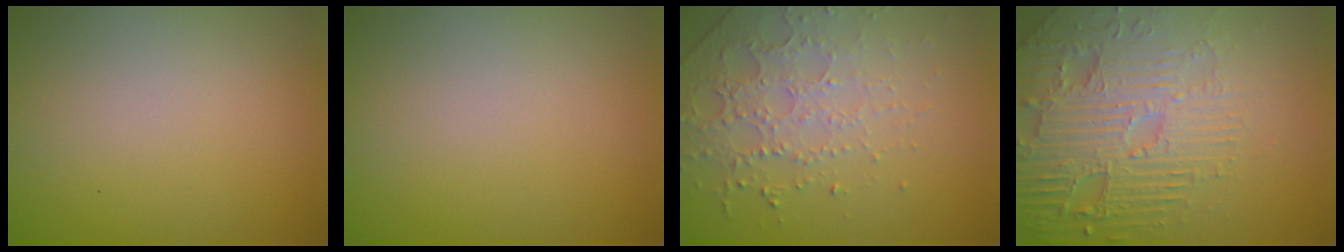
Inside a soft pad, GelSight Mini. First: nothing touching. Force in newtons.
{"total": 0.0}
{"total": 4.5, "press": 3.1, "slide": 3.2}
{"total": 7.7, "press": 5.7, "slide": 5.2}